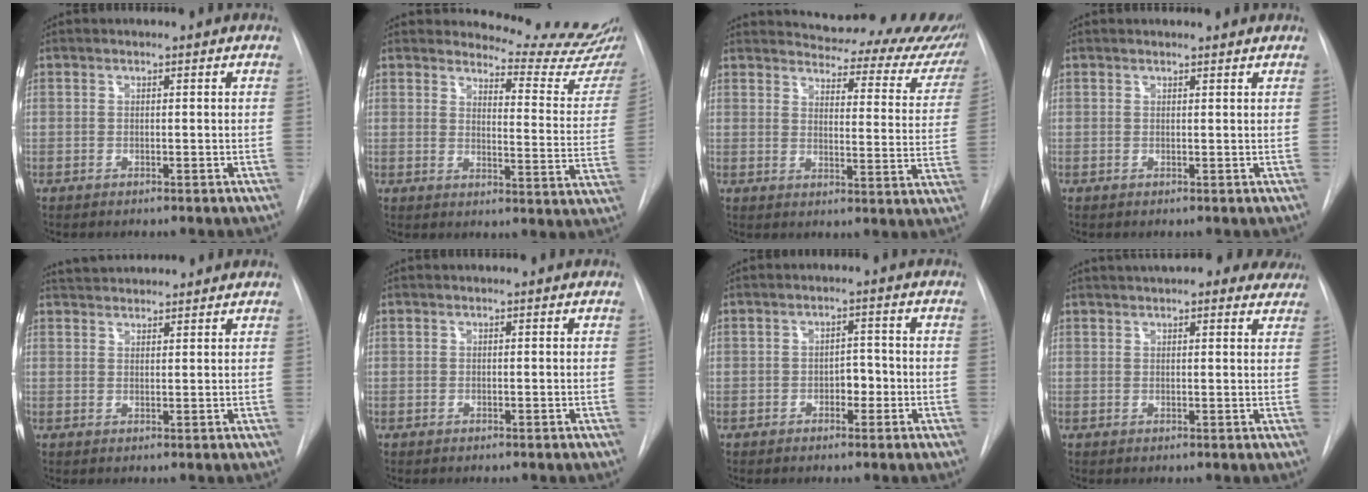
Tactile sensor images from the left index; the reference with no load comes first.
{"total": 13.7, "force": [13.5, -0.4, 1.9], "torque": [-0.018, -0.125, 0.142]}
{"total": 23.7, "force": [21.9, 6.4, 6.4], "torque": [-0.075, -0.087, 0.234]}
{"total": 2.6, "force": [2.5, 0.4, 0.3], "torque": [-0.009, 0.009, 0.024]}
{"total": 6.2, "force": [5.9, 1.0, 1.5], "torque": [-0.029, 0.033, 0.089]}
{"total": 0.0}
{"total": 2.7, "force": [-1.5, 1.5, 1.7], "torque": [-0.019, 0.002, -0.025]}
{"total": 16.8, "force": [14.8, 4.5, 6.5], "torque": [-0.093, 0.026, 0.180]}